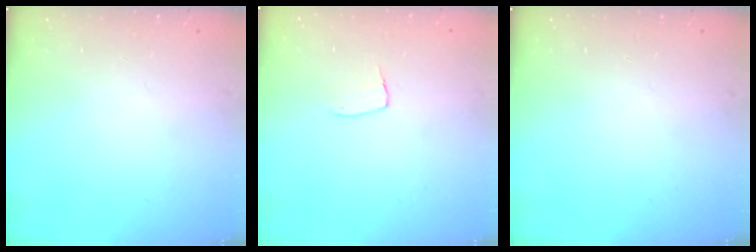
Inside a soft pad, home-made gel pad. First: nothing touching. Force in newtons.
{"total": 4.6, "press": 4.6, "slide": 0.3}
{"total": 0.0}